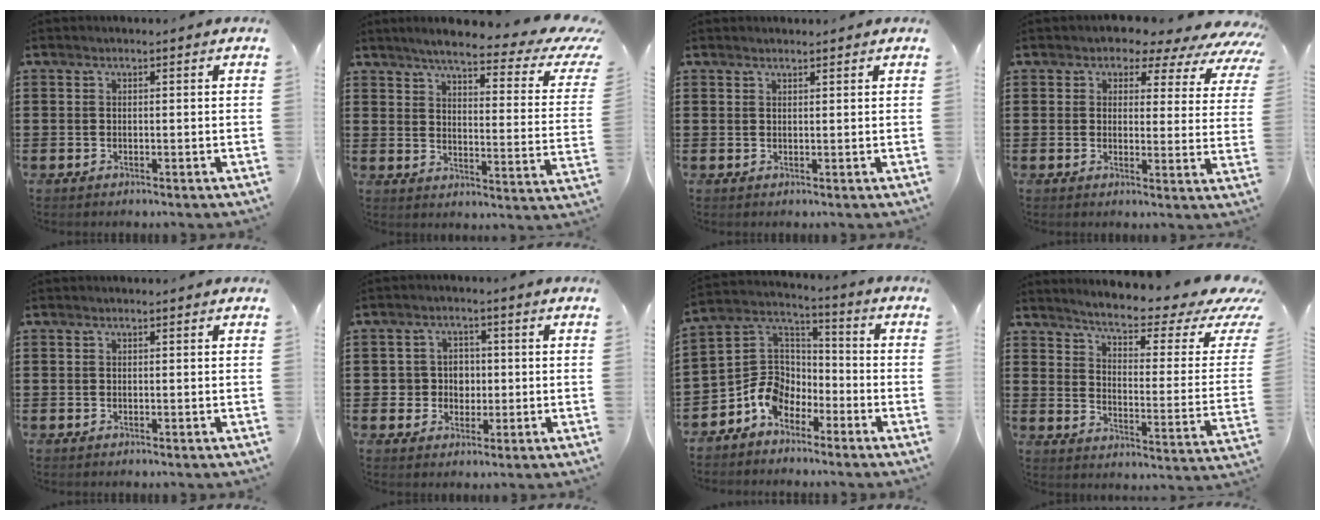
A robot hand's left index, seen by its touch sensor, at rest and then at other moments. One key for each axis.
{"total": 6.2, "fx": 4.7, "fy": 0.6, "fz": 3.9, "tx": -0.081, "ty": -0.035, "tz": 0.072}
{"total": 1.0, "fx": 1.0, "fy": 0.1, "fz": 0.2, "tx": -0.005, "ty": -0.001, "tz": 0.020}
{"total": 3.5, "fx": 2.8, "fy": 1.9, "fz": 1.0, "tx": -0.026, "ty": -0.019, "tz": 0.039}
{"total": 0.0}
{"total": 3.6, "fx": 0.0, "fy": 3.5, "fz": 1.1, "tx": -0.038, "ty": 0.010, "tz": -0.006}
{"total": 8.6, "fx": -5.4, "fy": 5.9, "fz": 3.1, "tx": -0.091, "ty": 0.014, "tz": -0.110}
{"total": 5.7, "fx": 4.1, "fy": 0.6, "fz": 3.8, "tx": -0.084, "ty": -0.034, "tz": 0.063}